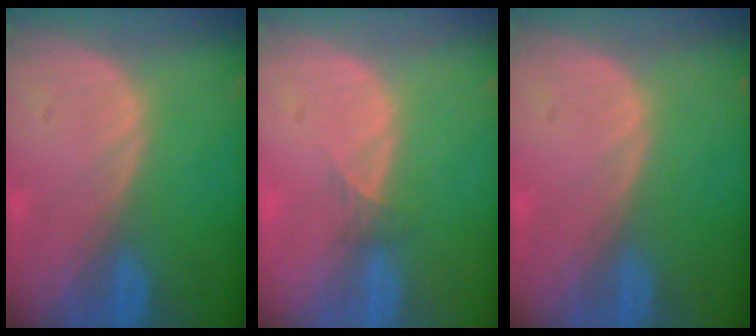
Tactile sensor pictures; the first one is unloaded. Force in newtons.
{"total": 1.3, "press": 1.0, "slide": 0.8}
{"total": 0.0}